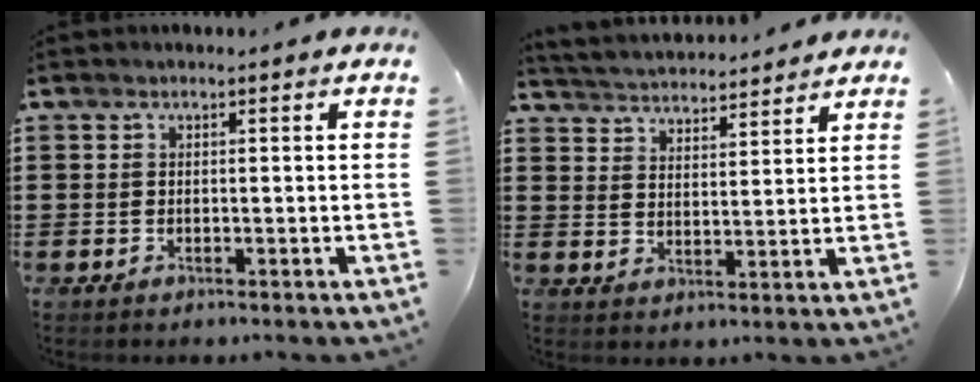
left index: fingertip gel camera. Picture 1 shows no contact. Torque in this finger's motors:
{"motor_torque": [1.05, -1.08, 0.29, 0.13]}